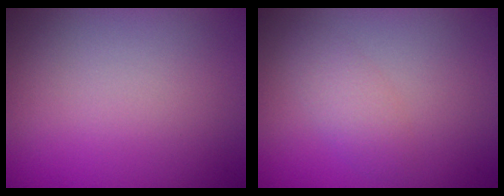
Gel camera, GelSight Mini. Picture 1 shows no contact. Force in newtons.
{"total": 2.0, "press": 2.0, "slide": 0.2}